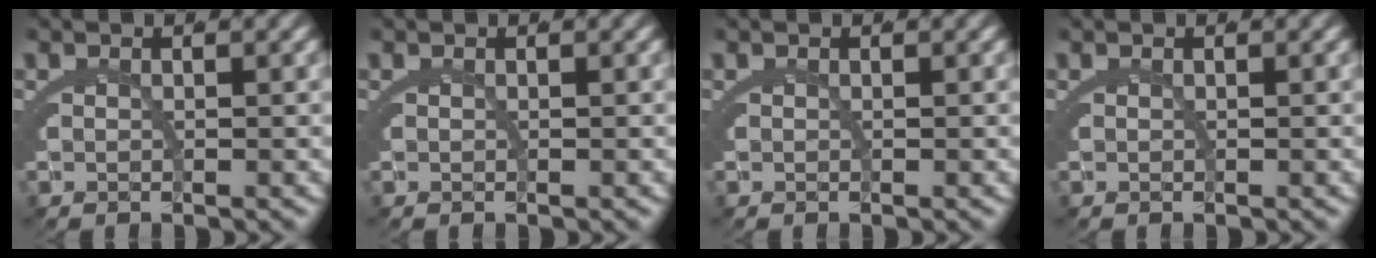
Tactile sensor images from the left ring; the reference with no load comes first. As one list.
[{"total": 0.0}, {"total": 0.0}, {"total": 0.0}]